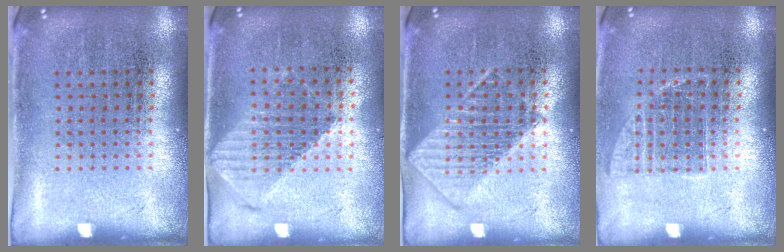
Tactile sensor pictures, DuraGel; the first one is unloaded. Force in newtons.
{"total": 1.2, "press": 1.1, "slide": 0.5}
{"total": 1.1, "press": 1.1, "slide": 0.2}
{"total": 0.9, "press": 0.8, "slide": 0.3}